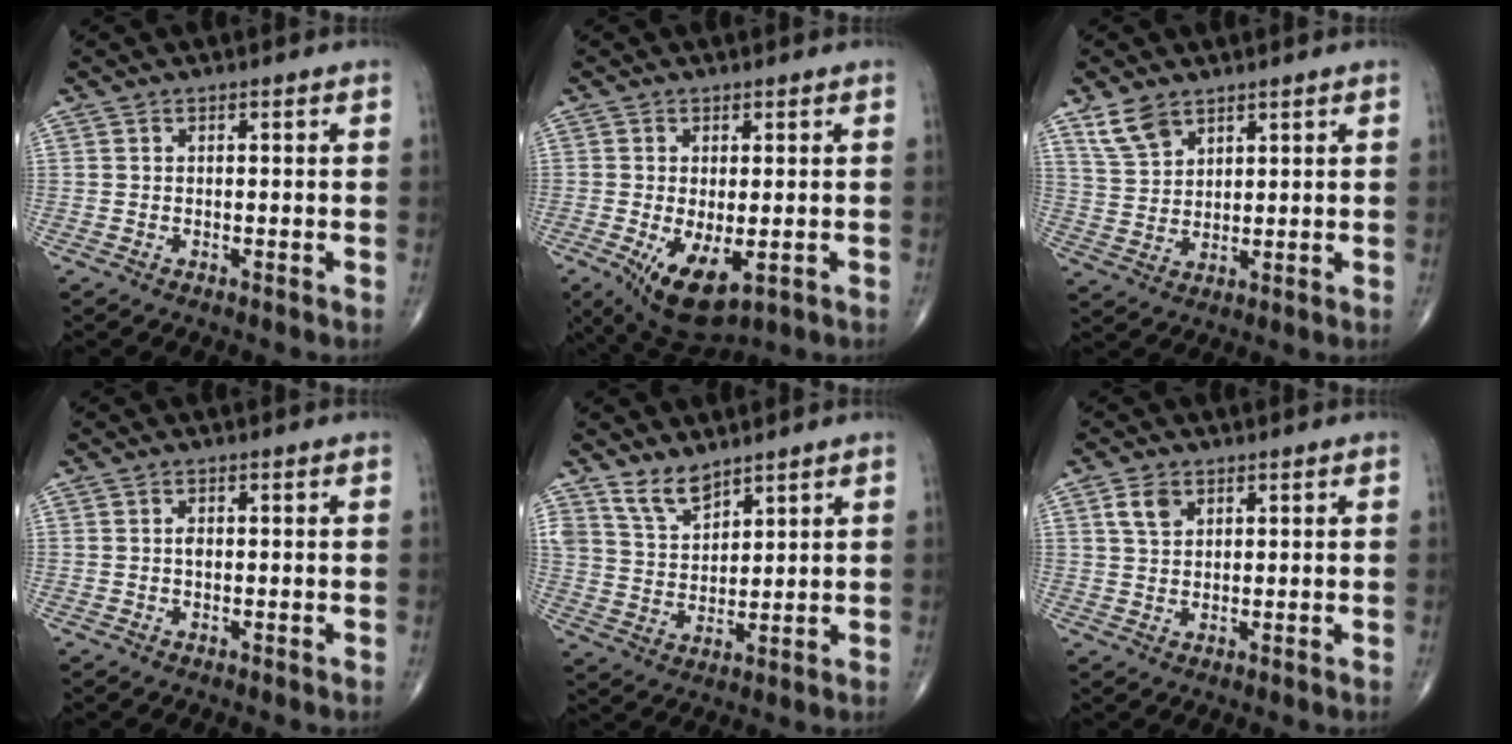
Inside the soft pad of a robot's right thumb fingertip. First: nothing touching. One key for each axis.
{"total": 9.2, "fx": -2.8, "fy": 4.2, "fz": 7.7, "tx": -0.124, "ty": -0.019, "tz": -0.032}
{"total": 6.1, "fx": 4.2, "fy": 3.4, "fz": 2.8, "tx": -0.045, "ty": -0.018, "tz": 0.092}
{"total": 1.0, "fx": 0.1, "fy": 0.6, "fz": 0.8, "tx": -0.013, "ty": 0.002, "tz": 0.001}
{"total": 6.1, "fx": 5.0, "fy": 2.7, "fz": 2.3, "tx": -0.027, "ty": -0.039, "tz": 0.105}
{"total": 3.8, "fx": 1.8, "fy": 2.5, "fz": 2.2, "tx": -0.035, "ty": -0.003, "tz": 0.037}